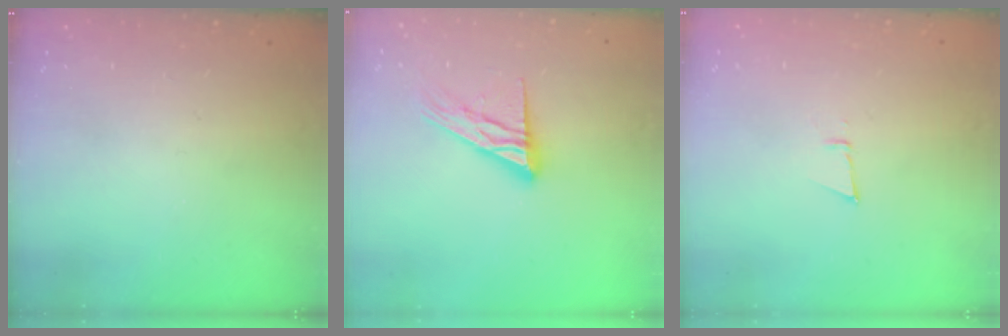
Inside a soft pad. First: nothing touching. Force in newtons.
{"total": 14.6, "press": 14.5, "slide": 1.1}
{"total": 3.1, "press": 3.1, "slide": 0.6}